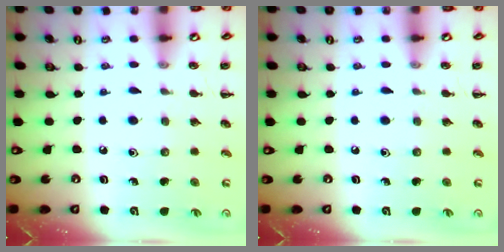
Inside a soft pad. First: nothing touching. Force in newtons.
{"total": 0.0}